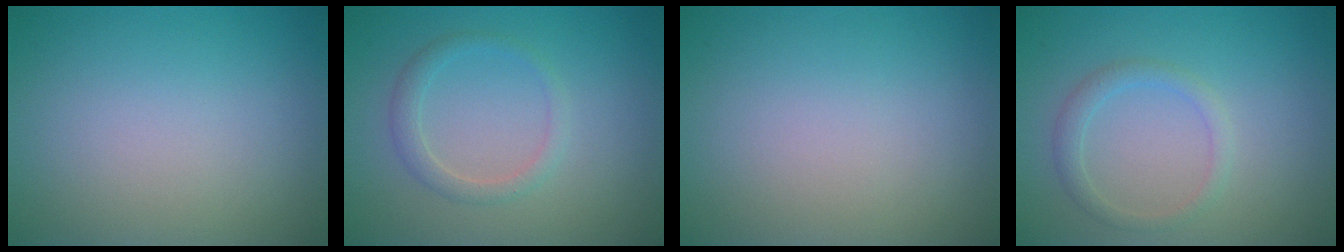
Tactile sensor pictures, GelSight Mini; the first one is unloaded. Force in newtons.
{"total": 1.7, "press": 1.7, "slide": 0.0}
{"total": 0.0}
{"total": 1.6, "press": 1.6, "slide": 0.1}